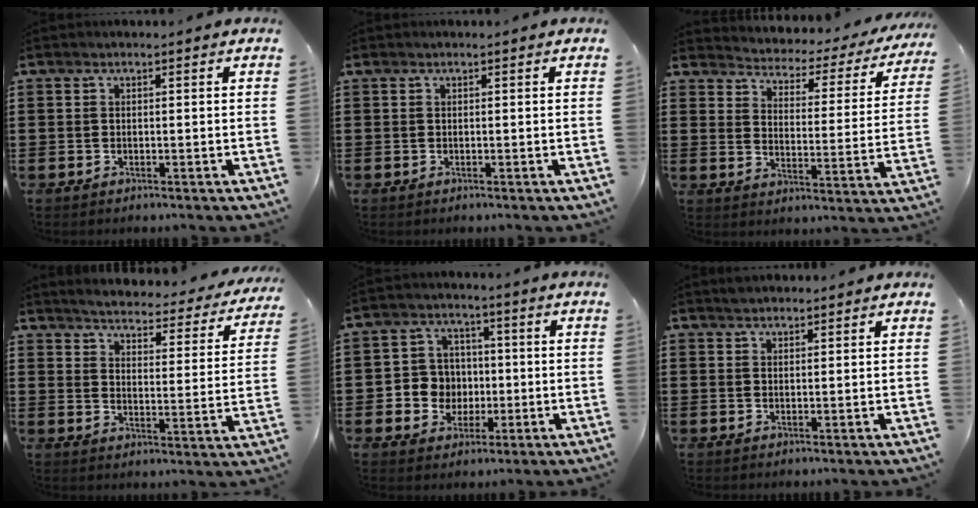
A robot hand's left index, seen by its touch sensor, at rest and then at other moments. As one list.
[{"total": 0.0}, {"total": 2.5, "force": [2.4, 0.4, 0.1], "torque": [-0.024, -0.031, 0.030]}, {"total": 3.4, "force": [3.3, -0.3, 0.7], "torque": [-0.036, -0.032, 0.048]}, {"total": 6.3, "force": [-0.4, 6.1, 1.5], "torque": [-0.051, 0.017, -0.004]}, {"total": 1.6, "force": [1.5, 0.5, 0.3], "torque": [-0.008, 0.001, 0.029]}]